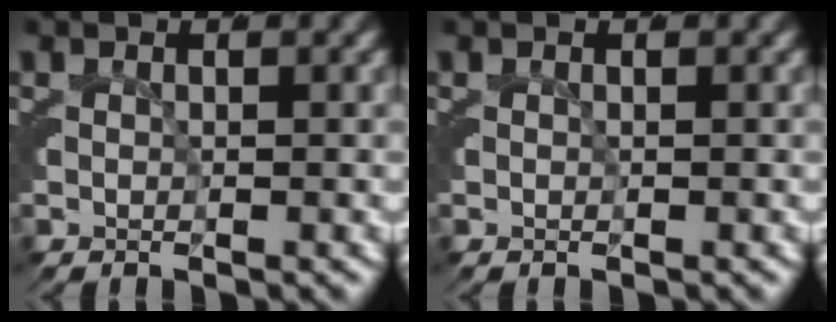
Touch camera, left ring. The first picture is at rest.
{"total": 0.0}